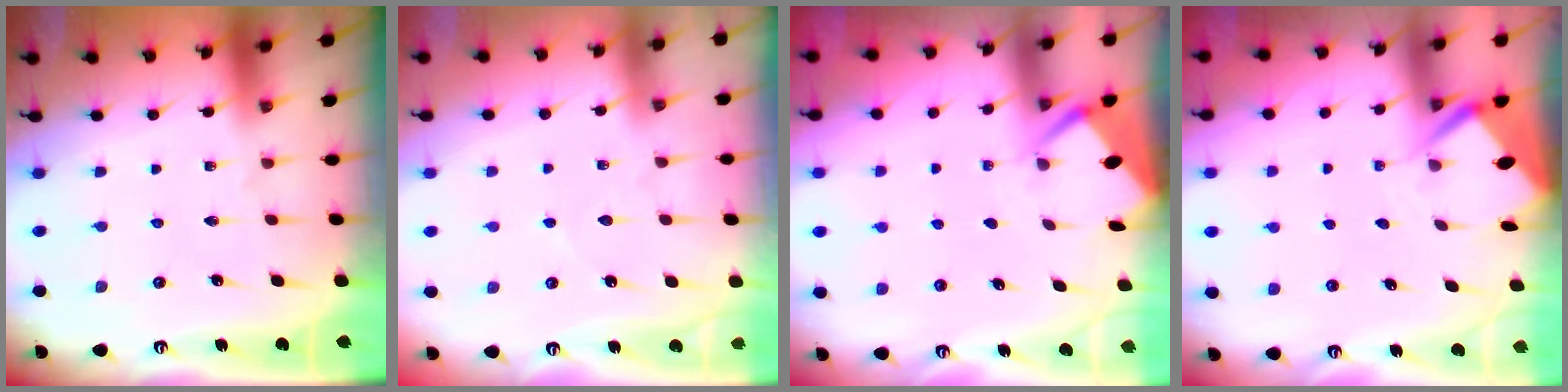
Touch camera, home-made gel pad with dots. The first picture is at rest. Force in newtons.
{"total": 3.3, "press": 3.3, "slide": 0.5}
{"total": 2.8, "press": 2.8, "slide": 0.3}
{"total": 3.4, "press": 3.4, "slide": 0.4}